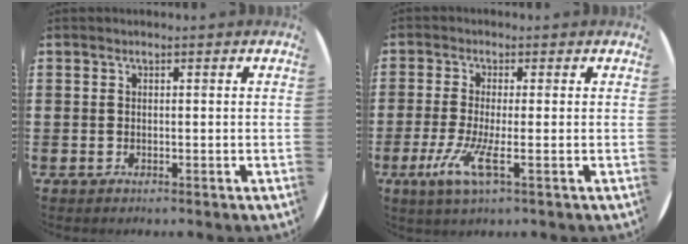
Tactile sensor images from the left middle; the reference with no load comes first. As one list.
[{"total": 4.7, "force": [-1.2, 0.2, 4.5], "torque": [-0.103, -0.018, -0.025]}]